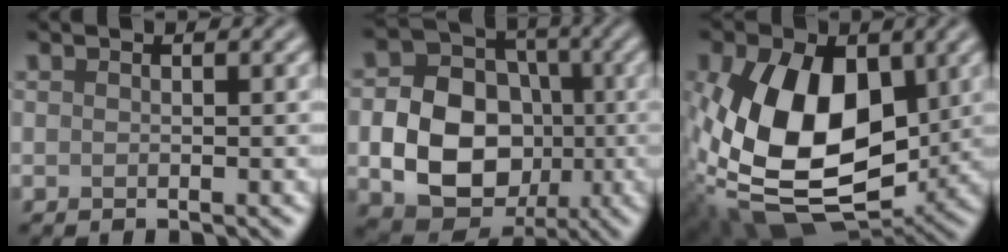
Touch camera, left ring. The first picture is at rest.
{"total": 10.0, "force": [-1.8, 7.9, 6.0], "torque": [-0.099, -0.009, -0.042]}
{"total": 15.3, "force": [0.3, 9.4, 12.0], "torque": [-0.239, -0.023, 0.003]}